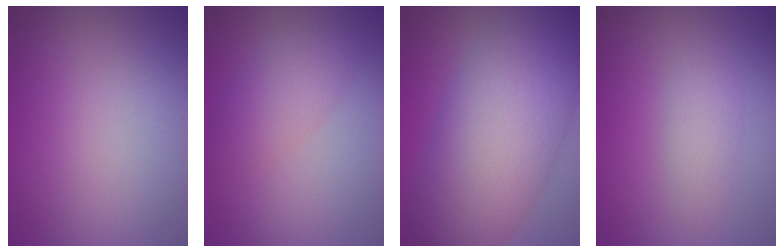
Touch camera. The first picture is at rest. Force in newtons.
{"total": 2.8, "press": 2.8, "slide": 0.2}
{"total": 11.1, "press": 11.1, "slide": 0.2}
{"total": 1.9, "press": 1.9, "slide": 0.1}